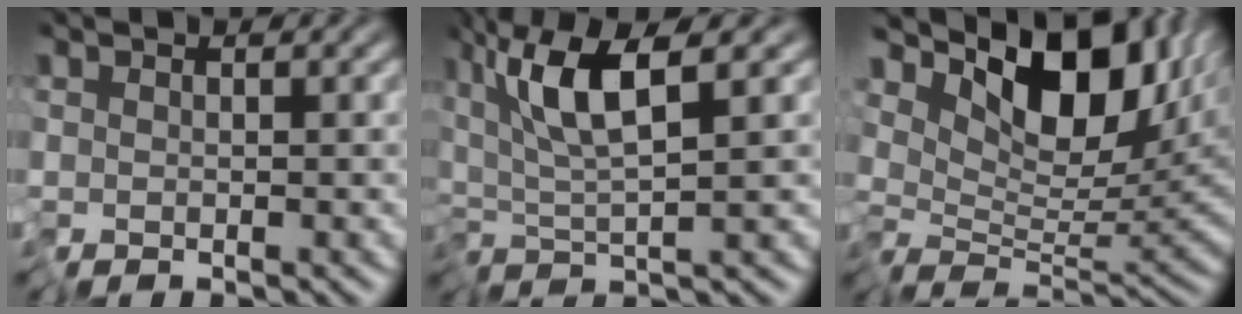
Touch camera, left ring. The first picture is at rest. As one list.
[{"total": 6.5, "force": [2.3, 0.8, 6.0], "torque": [-0.117, 0.012, 0.040]}, {"total": 11.7, "force": [6.2, 5.3, 8.4], "torque": [-0.134, 0.005, 0.110]}]